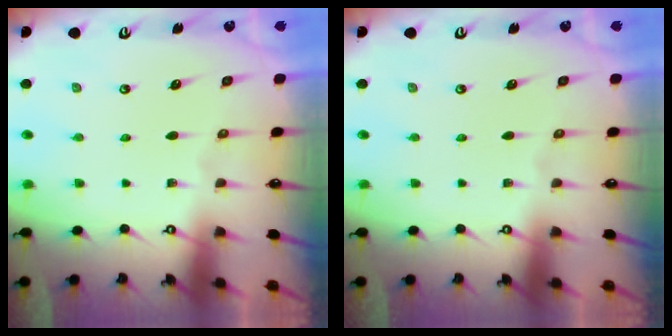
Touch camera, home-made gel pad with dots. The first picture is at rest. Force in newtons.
{"total": 0.0}